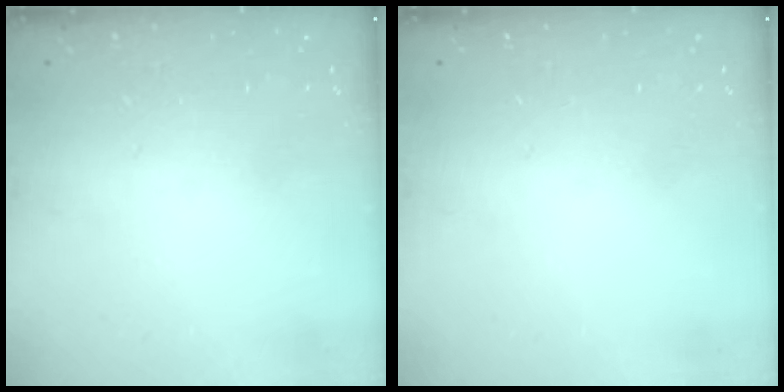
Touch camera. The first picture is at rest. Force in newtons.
{"total": 0.0}